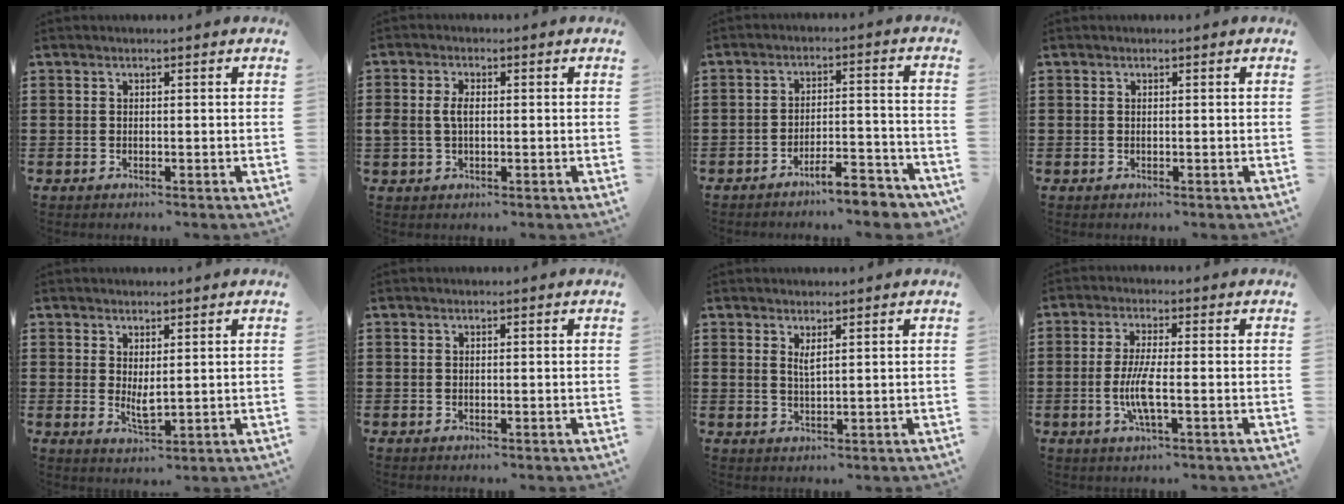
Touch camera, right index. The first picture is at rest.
{"total": 3.0, "force": [0.1, 1.7, 2.4], "torque": [-0.056, 0.004, -0.002]}
{"total": 5.9, "force": [-5.3, 0.6, 2.4], "torque": [-0.039, 0.001, -0.102]}
{"total": 0.0}
{"total": 2.7, "force": [1.0, 0.8, 2.4], "torque": [-0.045, -0.004, 0.020]}
{"total": 0.0}
{"total": 1.7, "force": [1.2, 0.3, 1.2], "torque": [-0.025, 0.002, 0.021]}
{"total": 5.8, "force": [-1.3, 1.0, 5.6], "torque": [-0.124, -0.011, -0.031]}